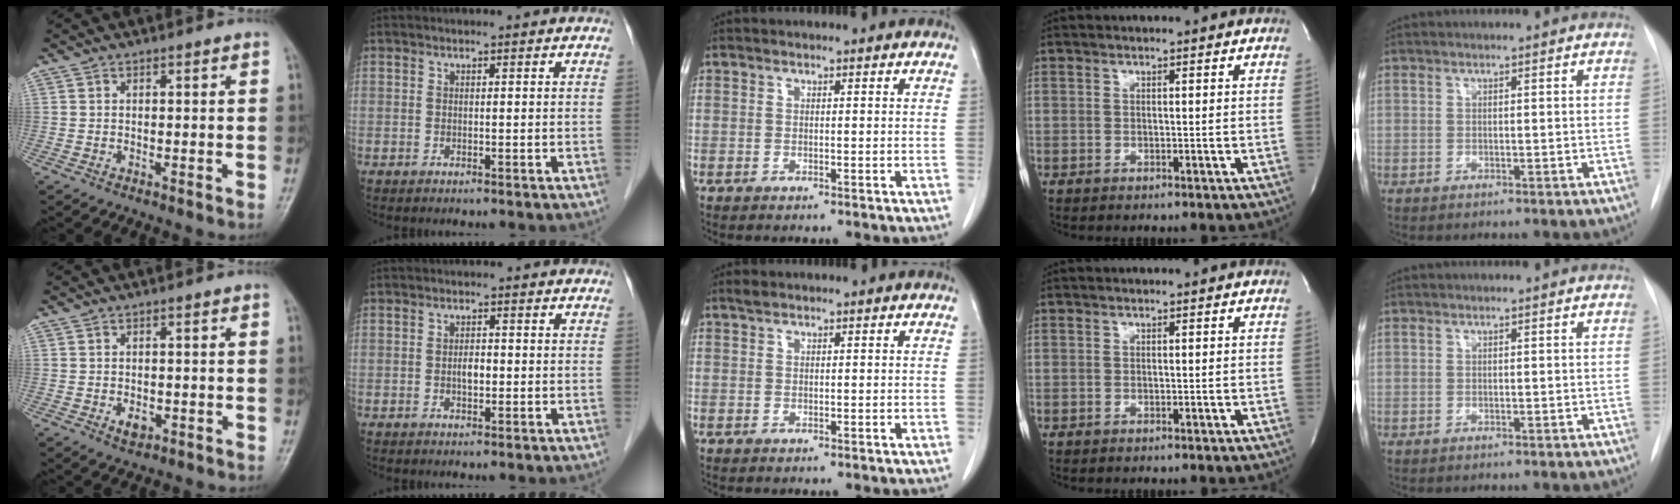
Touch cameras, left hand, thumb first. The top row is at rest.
{"thumb": {"total": 2.9, "force": [-1.2, 1.8, 2.0], "torque": [-0.023, 0.007, -0.016]}, "index": {"total": 1.7, "force": [-0.3, 0.9, 1.4], "torque": [-0.024, 0.002, -0.003]}, "middle": {"total": 0.8, "force": [0.7, 0.3, 0.3], "torque": [-0.009, 0.008, 0.014]}}